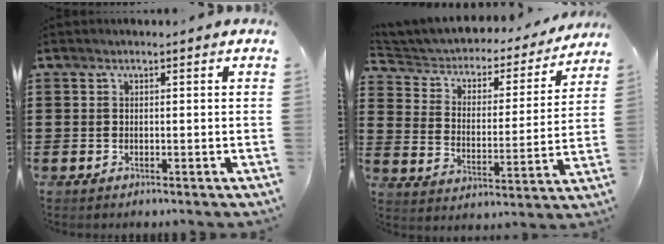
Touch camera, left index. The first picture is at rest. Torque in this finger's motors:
{"motor_torque": [2.14, 0.00, 1.05, 0.21]}